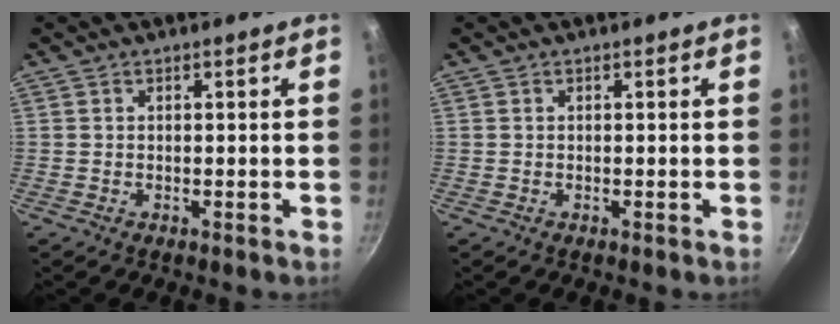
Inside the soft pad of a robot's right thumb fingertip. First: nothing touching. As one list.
[{"total": 0.0}]